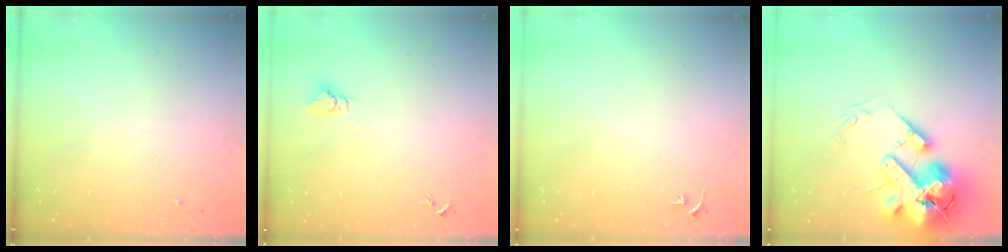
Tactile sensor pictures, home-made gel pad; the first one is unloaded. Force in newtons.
{"total": 3.0, "press": 3.0, "slide": 0.1}
{"total": 3.1, "press": 3.1, "slide": 0.4}
{"total": 20.9, "press": 20.6, "slide": 3.4}